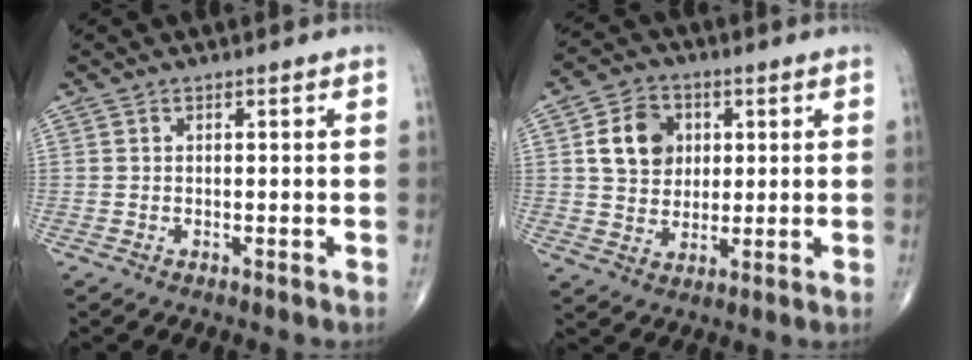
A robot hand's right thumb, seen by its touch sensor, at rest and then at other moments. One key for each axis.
{"total": 9.7, "fx": 2.3, "fy": 7.9, "fz": 5.2, "tx": -0.059, "ty": -0.003, "tz": 0.038}